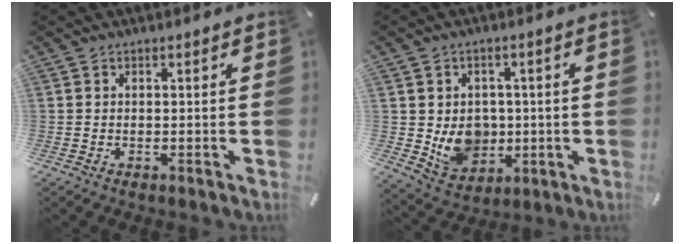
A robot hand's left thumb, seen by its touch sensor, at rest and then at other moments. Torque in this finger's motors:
{"motor_torque": [0.14, 0.21, 0.05, 0.04, 0.08]}